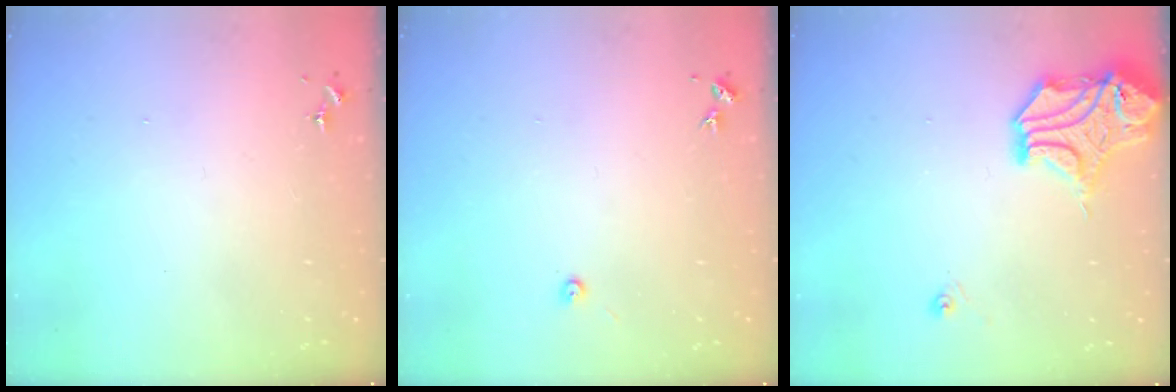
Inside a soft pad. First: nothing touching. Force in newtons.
{"total": 3.2, "press": 3.1, "slide": 0.4}
{"total": 14.3, "press": 14.0, "slide": 2.5}